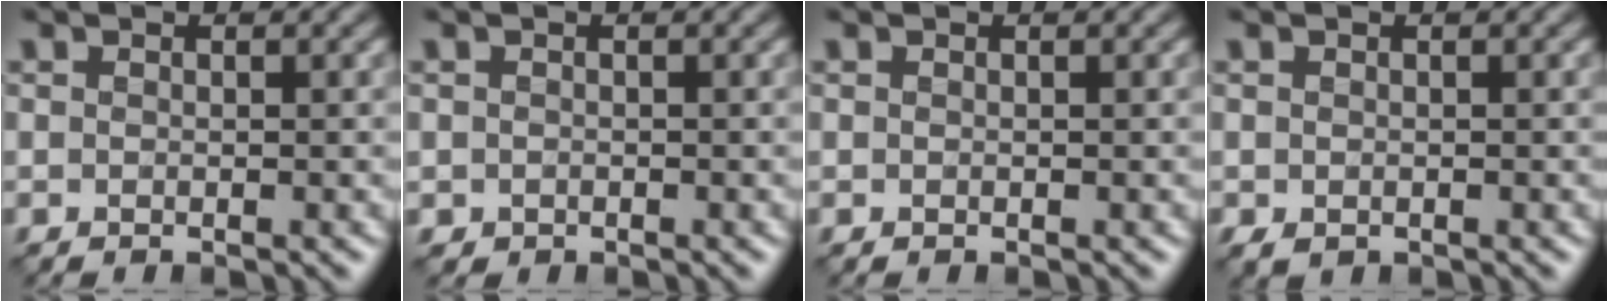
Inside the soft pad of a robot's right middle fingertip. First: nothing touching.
{"total": 0.6, "force": [-0.2, 0.6, -0.1], "torque": [0.004, -0.003, -0.006]}
{"total": 0.0}
{"total": 0.8, "force": [-0.1, 0.7, 0.4], "torque": [-0.012, -0.001, -0.001]}